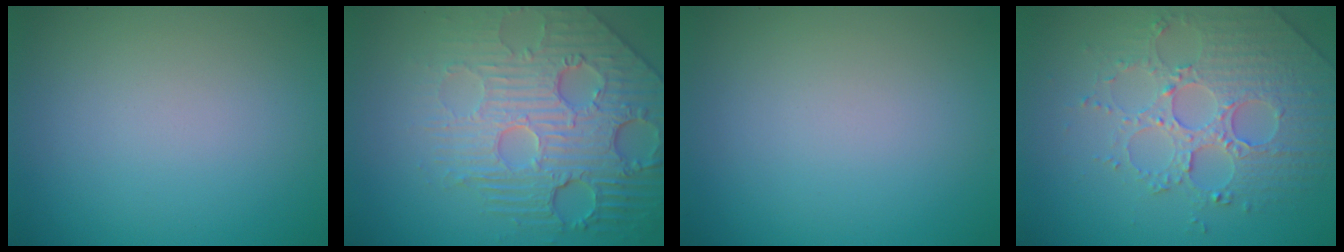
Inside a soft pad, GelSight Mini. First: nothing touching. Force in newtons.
{"total": 8.1, "press": 5.8, "slide": 5.7}
{"total": 0.0}
{"total": 4.4, "press": 4.3, "slide": 1.1}